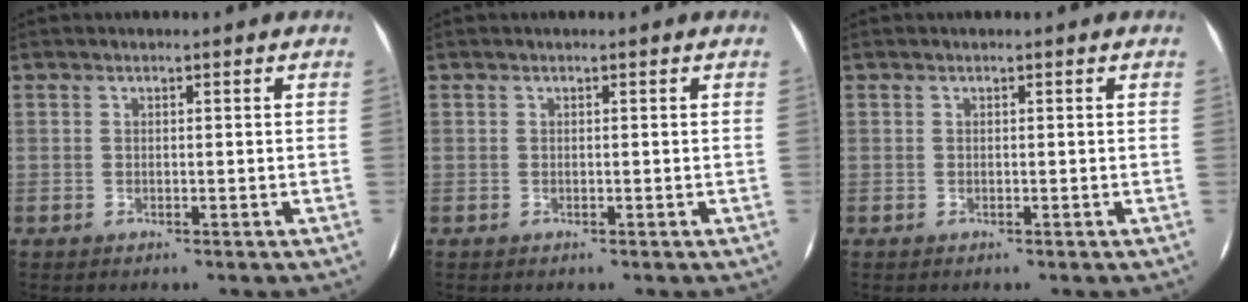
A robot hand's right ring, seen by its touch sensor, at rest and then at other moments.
{"total": 0.0}
{"total": 0.0}